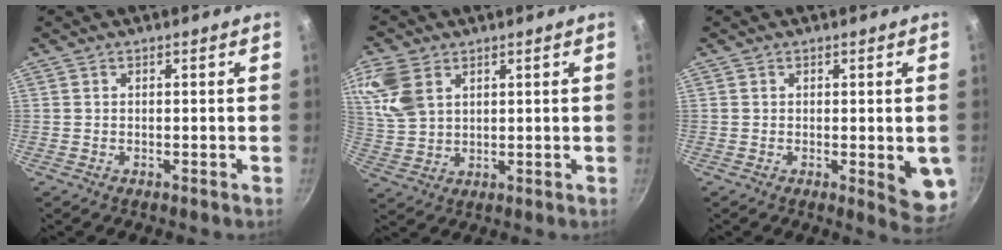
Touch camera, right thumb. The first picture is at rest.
{"total": 9.5, "force": [4.0, 6.3, 5.8], "torque": [-0.114, -0.010, 0.086]}
{"total": 6.8, "force": [-0.8, 2.3, 6.3], "torque": [-0.059, -0.007, -0.007]}